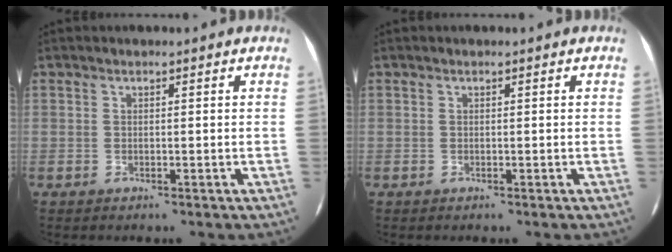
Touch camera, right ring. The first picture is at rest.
{"total": 0.0}